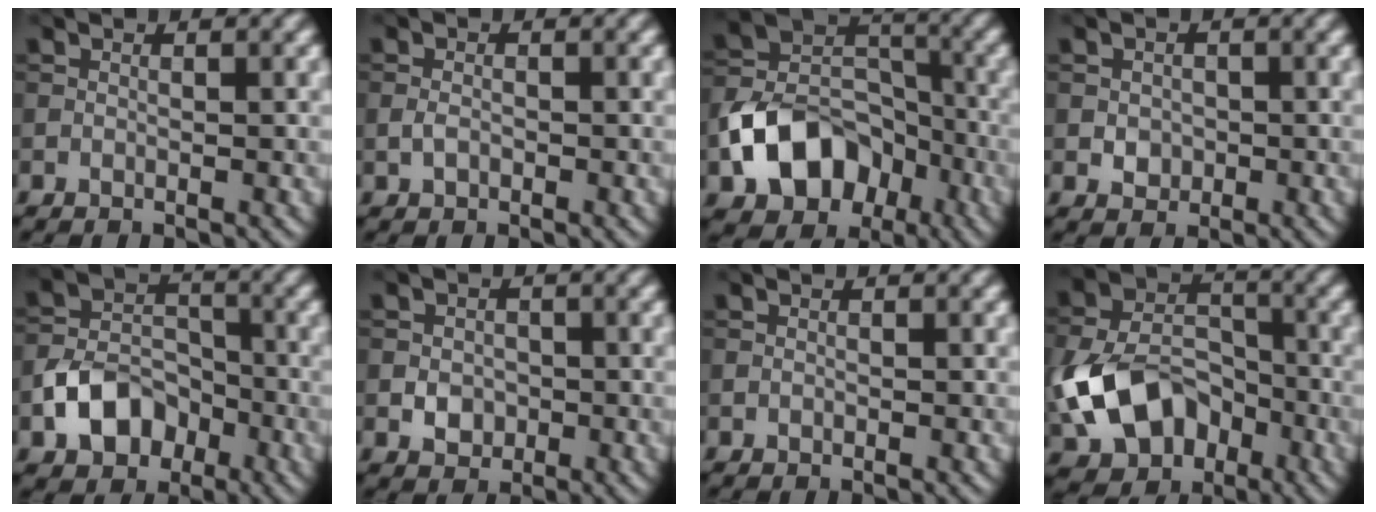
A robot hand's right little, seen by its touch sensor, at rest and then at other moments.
{"total": 1.2, "force": [-0.4, 0.8, 0.8], "torque": [-0.017, 0.001, -0.010]}
{"total": 9.0, "force": [-4.1, 6.4, 4.8], "torque": [-0.085, -0.003, -0.078]}
{"total": 1.6, "force": [-0.2, 1.4, 0.7], "torque": [-0.010, -0.002, -0.007]}
{"total": 5.7, "force": [-2.7, 4.0, 2.9], "torque": [-0.051, -0.002, -0.053]}
{"total": 2.1, "force": [-0.5, 1.8, 1.1], "torque": [-0.015, -0.003, -0.012]}
{"total": 0.0}
{"total": 9.8, "force": [-3.4, 6.7, 6.3], "torque": [-0.130, -0.008, -0.069]}